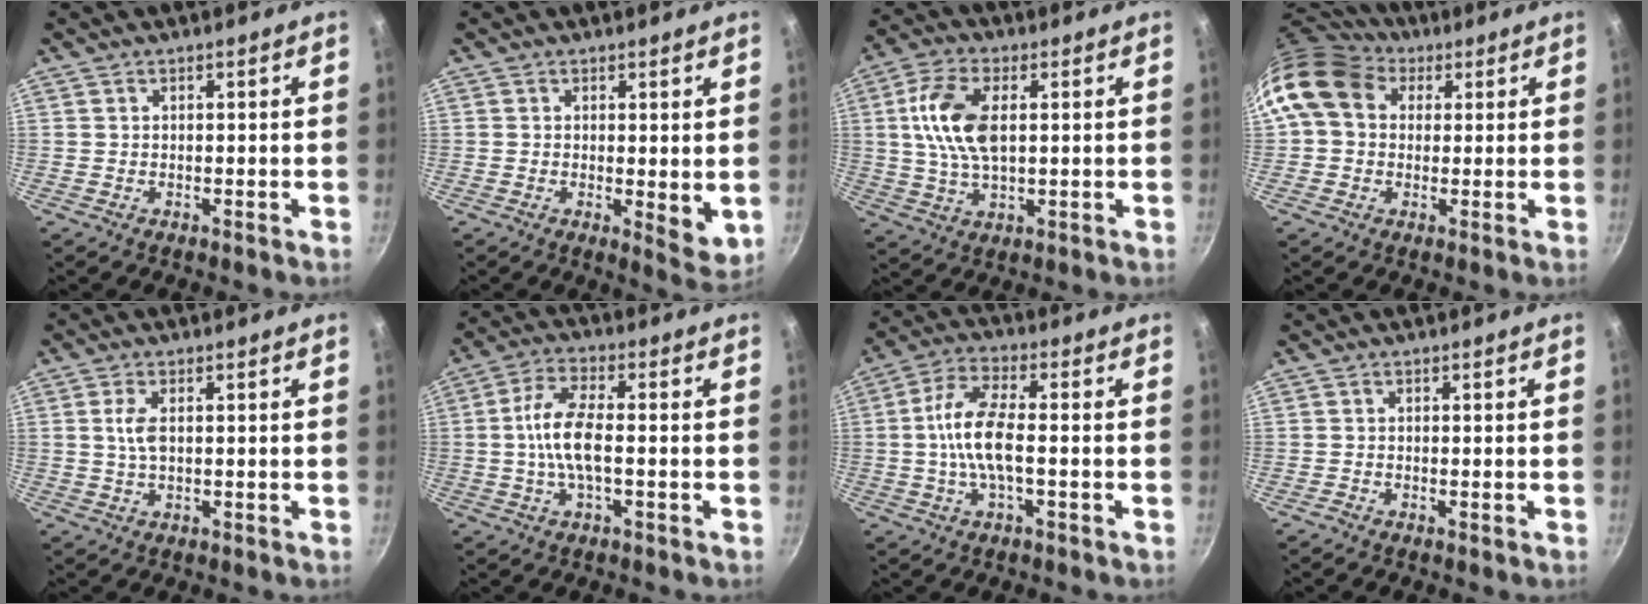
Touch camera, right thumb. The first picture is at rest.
{"total": 5.3, "force": [0.2, 2.1, 4.9], "torque": [-0.068, -0.021, 0.004]}
{"total": 11.7, "force": [1.9, 6.3, 9.8], "torque": [-0.183, 0.010, 0.032]}
{"total": 12.8, "force": [4.1, 10.1, 6.9], "torque": [-0.109, 0.018, 0.058]}
{"total": 3.5, "force": [0.5, 1.6, 3.1], "torque": [-0.064, 0.004, 0.008]}
{"total": 8.5, "force": [-0.8, 3.2, 7.8], "torque": [-0.158, 0.020, -0.024]}
{"total": 9.9, "force": [-1.0, 3.6, 9.1], "torque": [-0.186, 0.024, -0.032]}
{"total": 0.7, "force": [-0.5, 0.1, 0.5], "torque": [-0.023, 0.006, -0.013]}